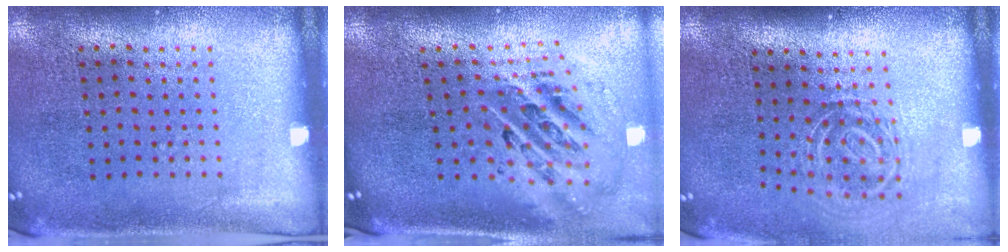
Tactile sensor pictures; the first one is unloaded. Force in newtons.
{"total": 2.1, "press": 1.6, "slide": 1.4}
{"total": 1.8, "press": 1.2, "slide": 1.4}